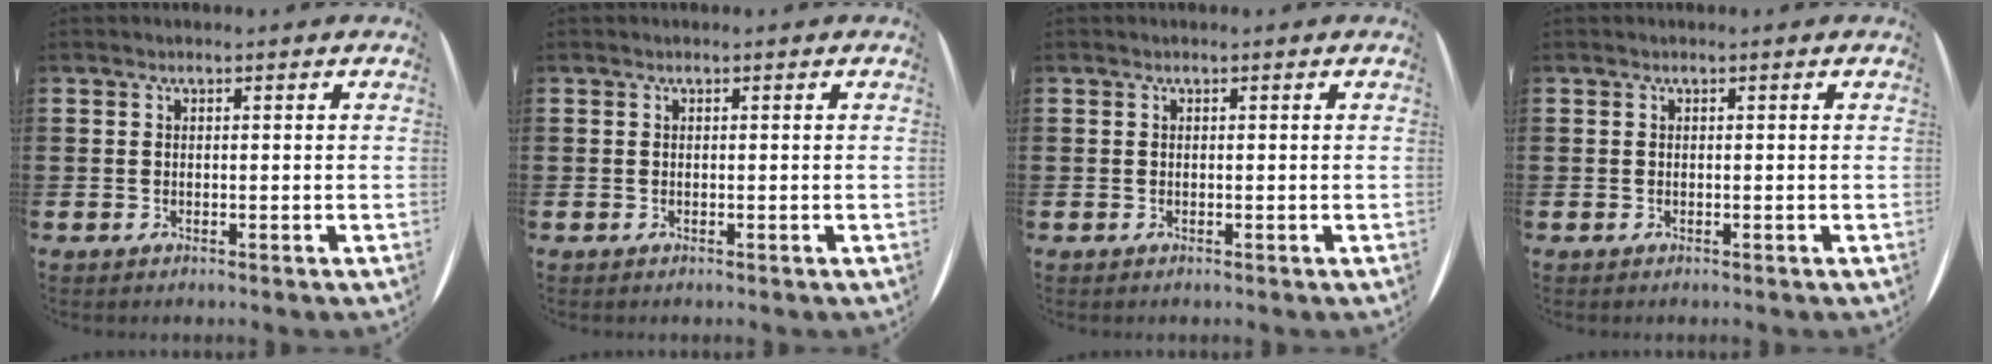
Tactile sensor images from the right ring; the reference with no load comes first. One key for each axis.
{"total": 0.0}
{"total": 0.0}
{"total": 0.0}